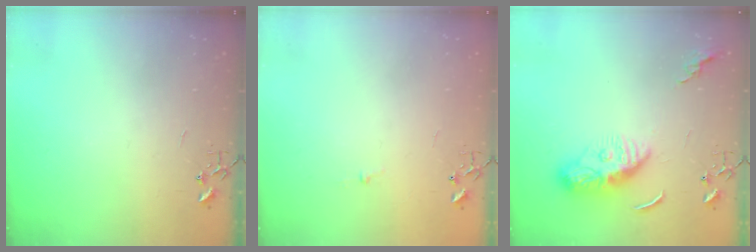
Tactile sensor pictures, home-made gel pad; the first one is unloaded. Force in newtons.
{"total": 2.7, "press": 2.7, "slide": 0.3}
{"total": 9.4, "press": 9.4, "slide": 1.0}